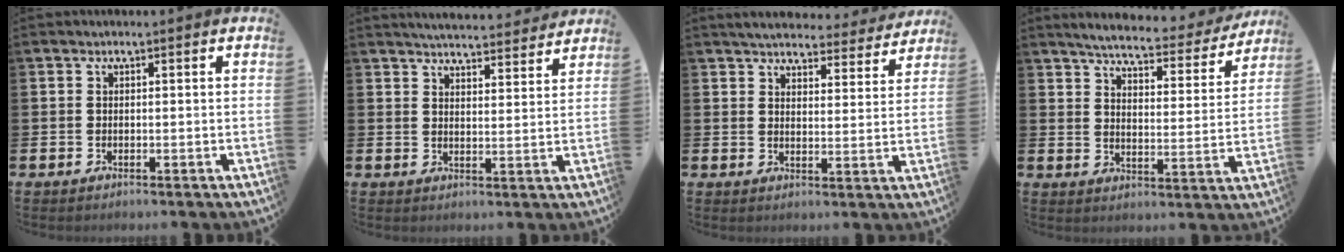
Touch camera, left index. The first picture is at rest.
{"total": 5.1, "force": [5.1, 0.4, 0.4], "torque": [-0.018, -0.033, 0.091]}
{"total": 5.0, "force": [4.9, 0.9, 0.8], "torque": [-0.029, -0.031, 0.086]}
{"total": 5.7, "force": [5.3, 0.9, 1.9], "torque": [-0.055, -0.035, 0.086]}